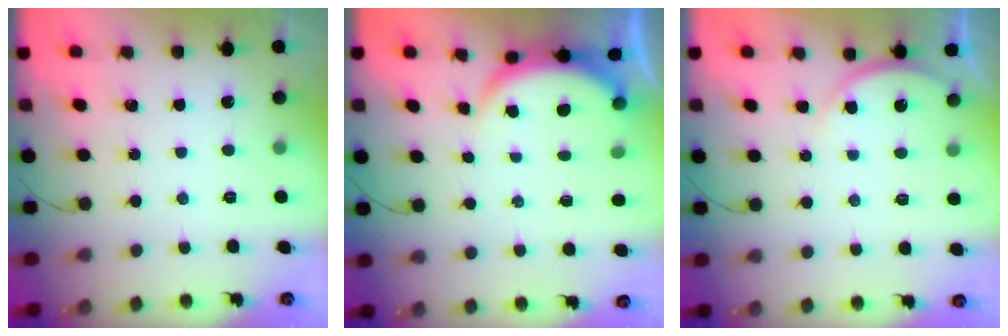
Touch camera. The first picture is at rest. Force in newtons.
{"total": 5.1, "press": 5.1, "slide": 0.6}
{"total": 4.8, "press": 4.7, "slide": 0.6}